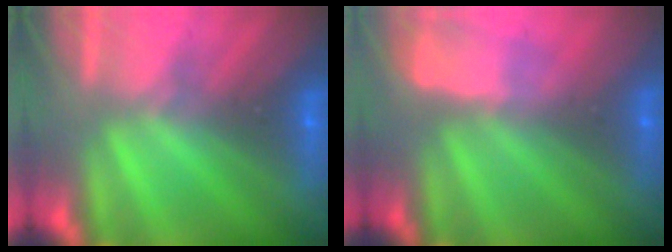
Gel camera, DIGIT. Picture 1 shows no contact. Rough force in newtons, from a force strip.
{"total": 3.0}